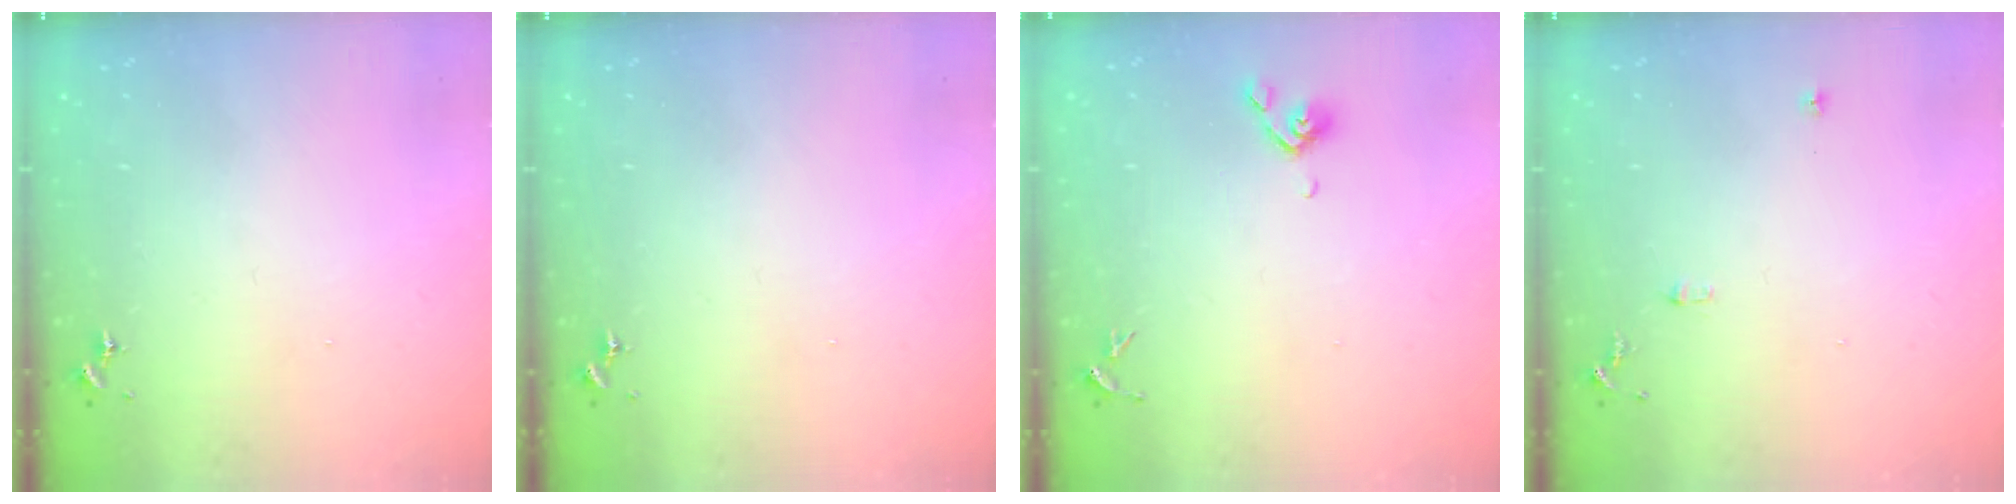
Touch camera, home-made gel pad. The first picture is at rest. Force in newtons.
{"total": 0.0}
{"total": 5.5, "press": 5.3, "slide": 1.5}
{"total": 6.1, "press": 6.1, "slide": 0.7}